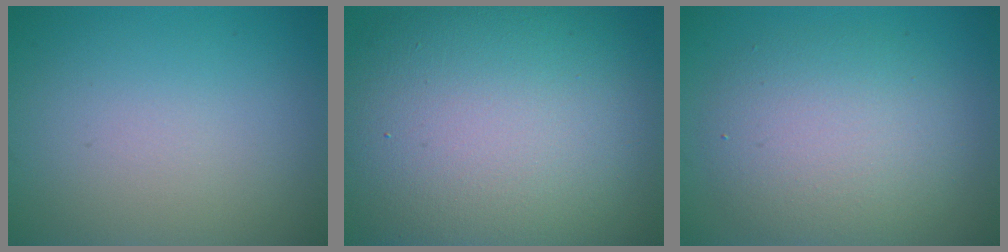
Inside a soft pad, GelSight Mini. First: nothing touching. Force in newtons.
{"total": 16.0, "press": 16.0, "slide": 1.3}
{"total": 5.5, "press": 5.5, "slide": 0.2}